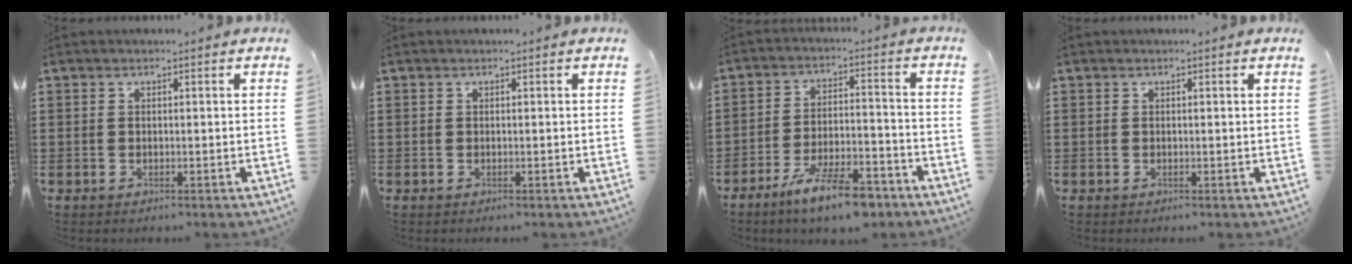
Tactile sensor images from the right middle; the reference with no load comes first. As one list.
[{"total": 0.0}, {"total": 9.4, "force": [-7.3, 1.7, 5.7], "torque": [-0.107, 0.010, -0.137]}, {"total": 0.0}]